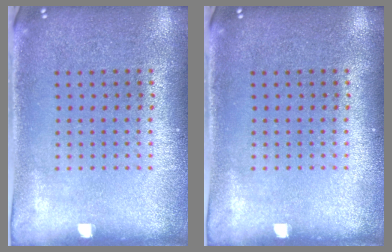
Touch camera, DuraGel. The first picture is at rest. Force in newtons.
{"total": 0.0}